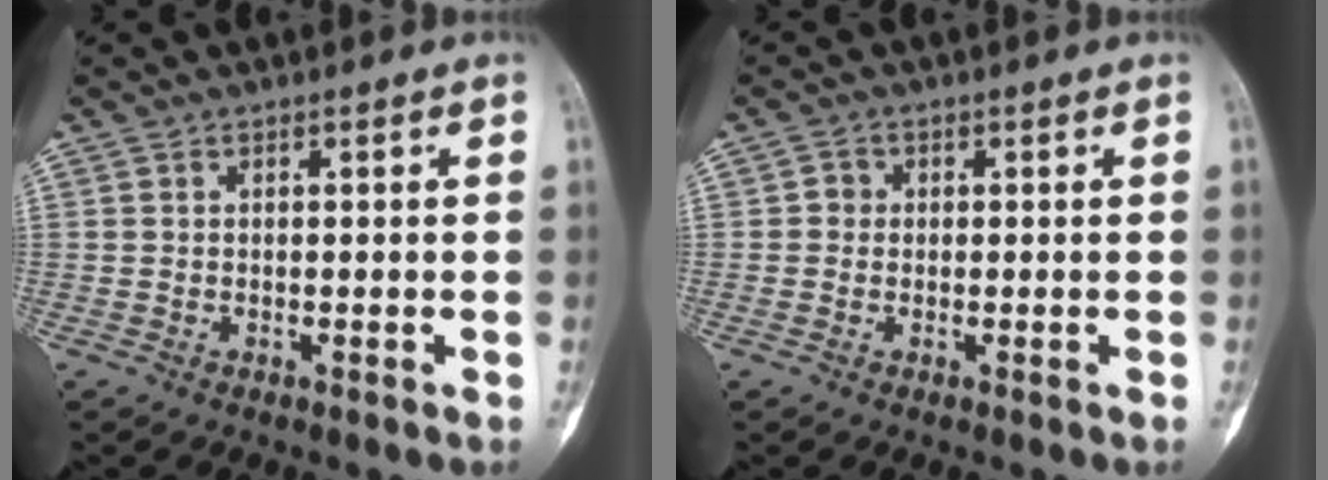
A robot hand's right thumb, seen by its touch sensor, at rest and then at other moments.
{"total": 1.5, "force": [0.0, 1.5, 0.5], "torque": [0.001, 0.005, -0.004]}